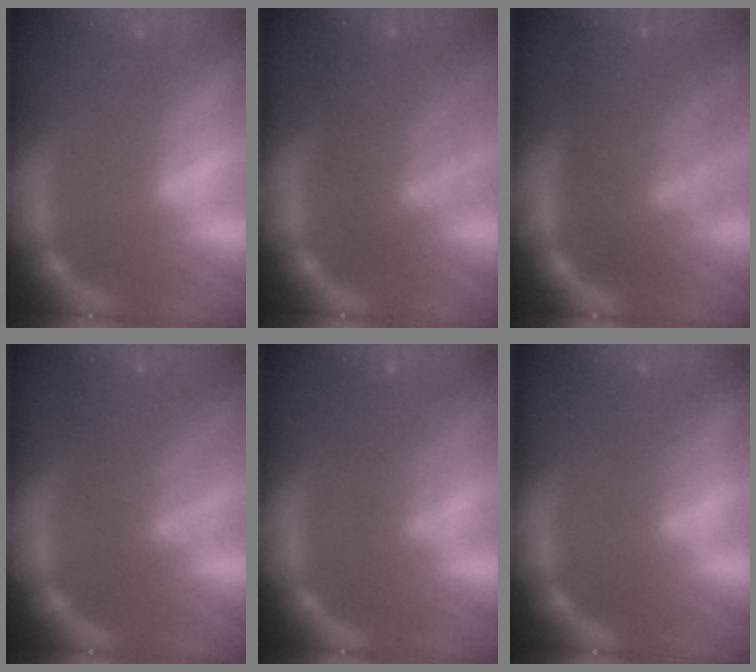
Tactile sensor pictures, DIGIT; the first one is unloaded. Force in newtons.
{"total": 7.0}
{"total": 9.0}
{"total": 5.5}
{"total": 3.0}
{"total": 2.0}